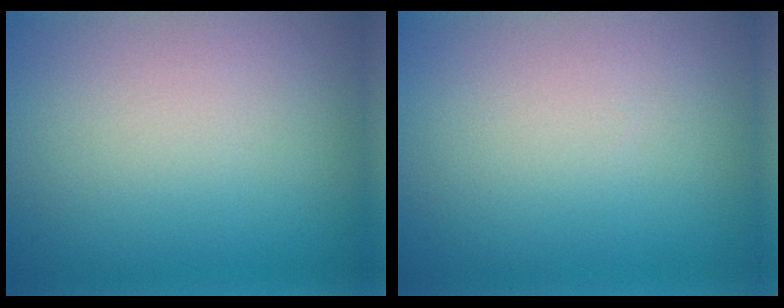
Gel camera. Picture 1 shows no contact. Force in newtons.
{"total": 0.0}